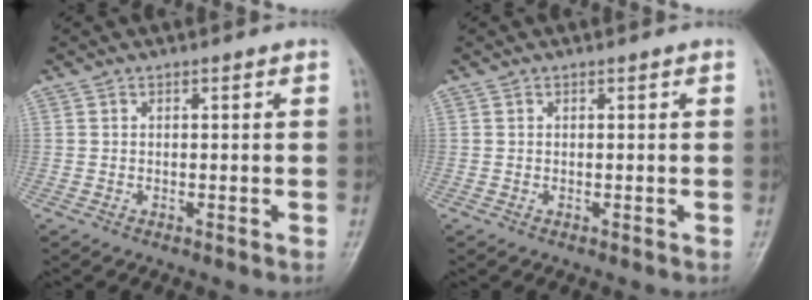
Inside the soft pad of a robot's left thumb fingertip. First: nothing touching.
{"total": 0.0}